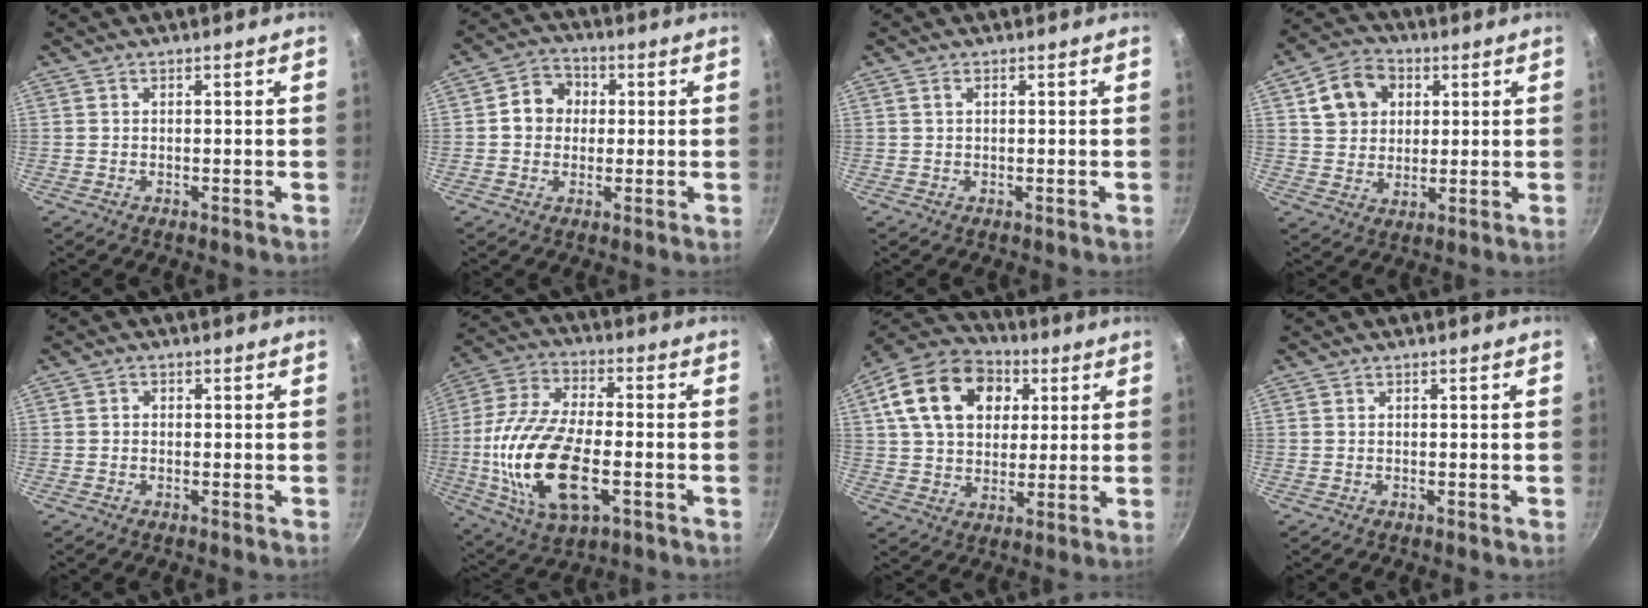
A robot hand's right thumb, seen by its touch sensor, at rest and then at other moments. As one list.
[{"total": 7.0, "force": [0.8, 6.2, 3.3], "torque": [-0.018, 0.013, -0.001]}, {"total": 0.8, "force": [0.3, 0.4, 0.7], "torque": [-0.011, 0.003, 0.005]}, {"total": 10.5, "force": [3.4, 8.5, 5.2], "torque": [-0.067, 0.005, 0.053]}, {"total": 0.9, "force": [-0.1, 0.8, 0.3], "torque": [-0.004, 0.004, -0.002]}, {"total": 20.9, "force": [-4.2, 10.4, 17.7], "torque": [-0.358, 0.008, -0.079]}, {"total": 19.9, "force": [6.2, 14.3, 12.4], "torque": [-0.197, 0.012, 0.097]}, {"total": 0.0}]